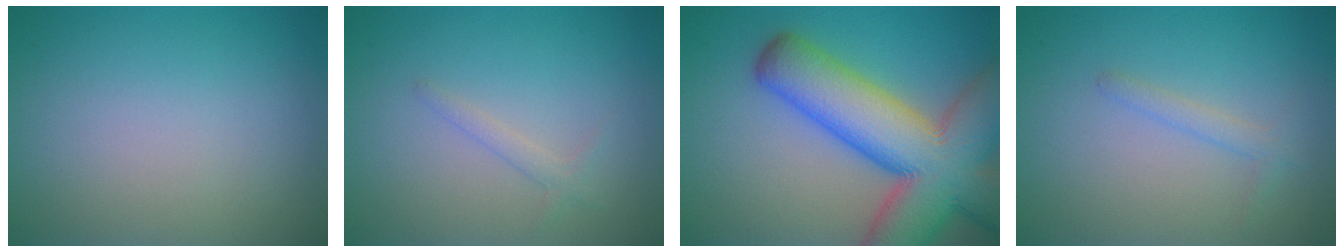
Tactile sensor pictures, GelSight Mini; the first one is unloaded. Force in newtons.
{"total": 1.0, "press": 1.0, "slide": 0.0}
{"total": 14.2, "press": 14.2, "slide": 0.7}
{"total": 1.3, "press": 1.3, "slide": 0.0}